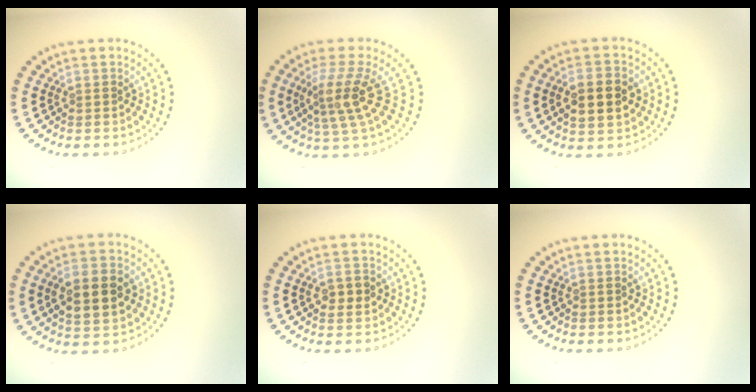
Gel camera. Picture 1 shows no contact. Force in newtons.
{"total": 3.9, "press": 2.7, "slide": 2.7}
{"total": 4.5, "press": 4.5, "slide": 0.3}
{"total": 4.6, "press": 4.6, "slide": 0.3}
{"total": 2.0, "press": 2.0, "slide": 0.0}
{"total": 0.0}